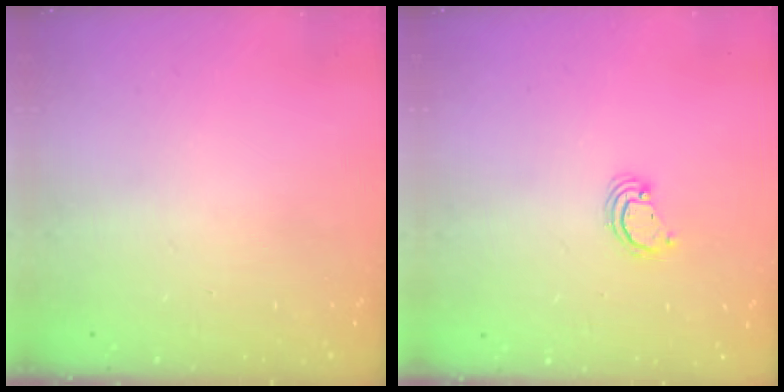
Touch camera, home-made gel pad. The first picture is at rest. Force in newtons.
{"total": 2.6, "press": 2.6, "slide": 0.2}